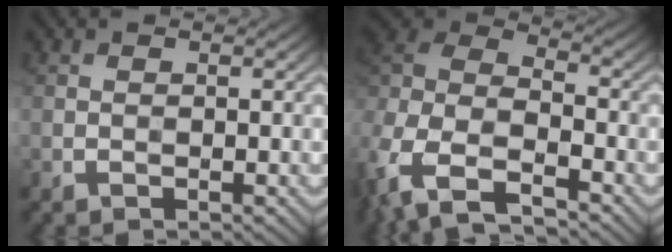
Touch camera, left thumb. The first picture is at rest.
{"total": 13.7, "force": [-7.1, 7.6, 8.9], "torque": [-0.239, -0.017, -0.132]}